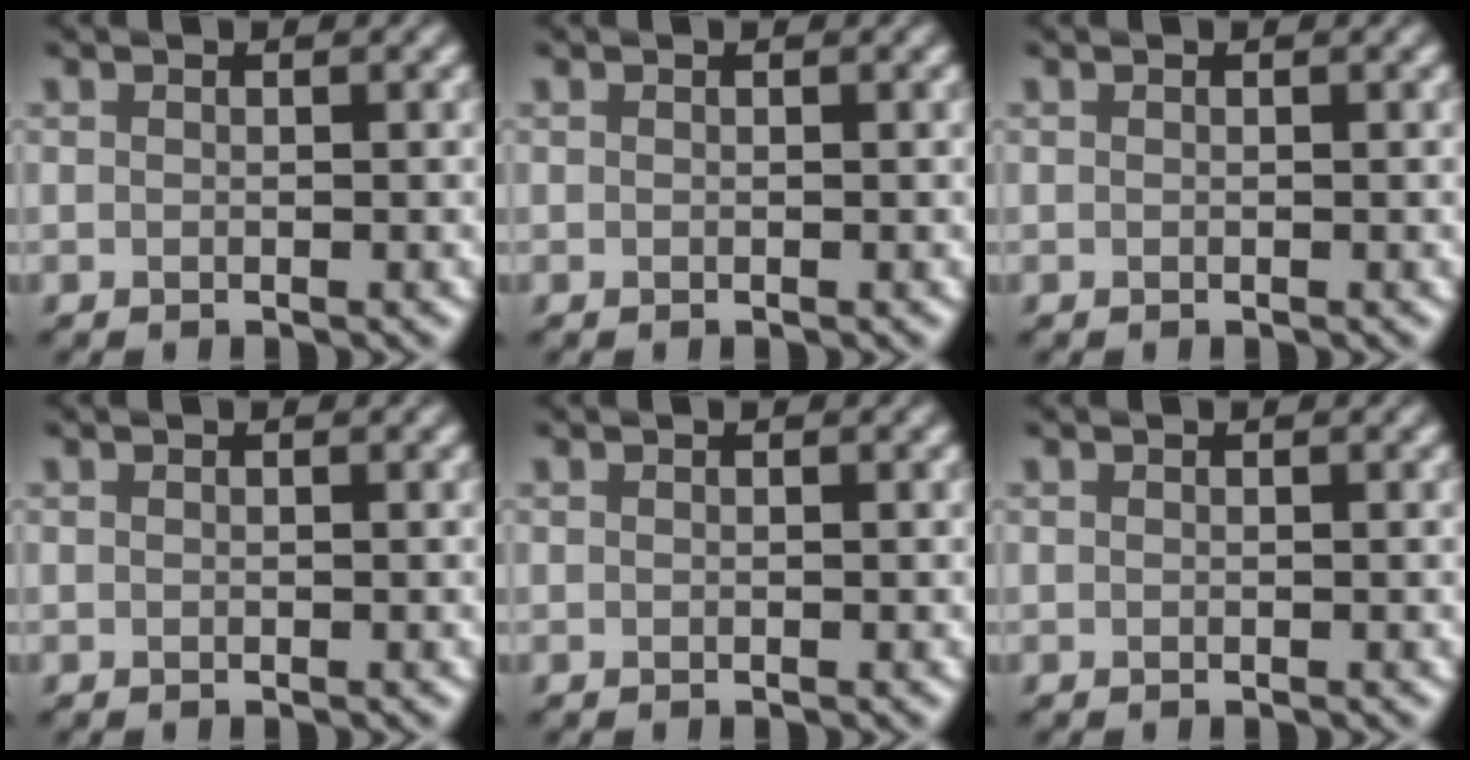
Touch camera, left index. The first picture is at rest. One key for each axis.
{"total": 0.0}
{"total": 0.0}
{"total": 0.0}
{"total": 0.0}
{"total": 0.0}